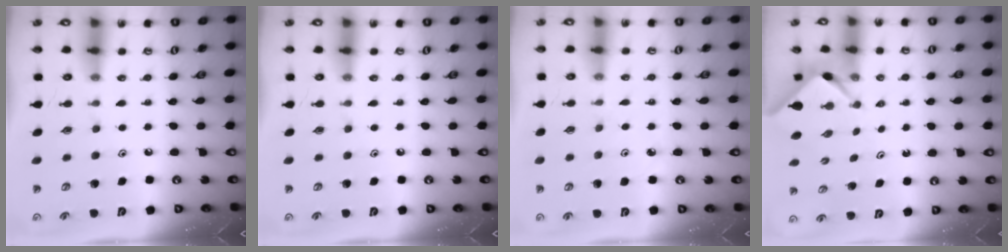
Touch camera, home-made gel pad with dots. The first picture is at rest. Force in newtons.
{"total": 0.0}
{"total": 2.5, "press": 2.5, "slide": 0.3}
{"total": 2.3, "press": 2.3, "slide": 0.1}